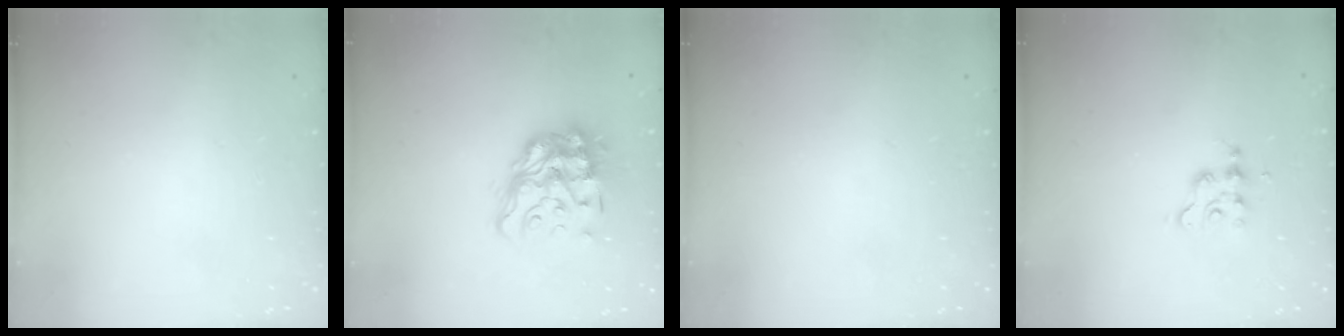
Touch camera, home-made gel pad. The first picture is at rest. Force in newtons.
{"total": 15.1, "press": 15.0, "slide": 1.7}
{"total": 0.0}
{"total": 3.0, "press": 3.0, "slide": 0.2}